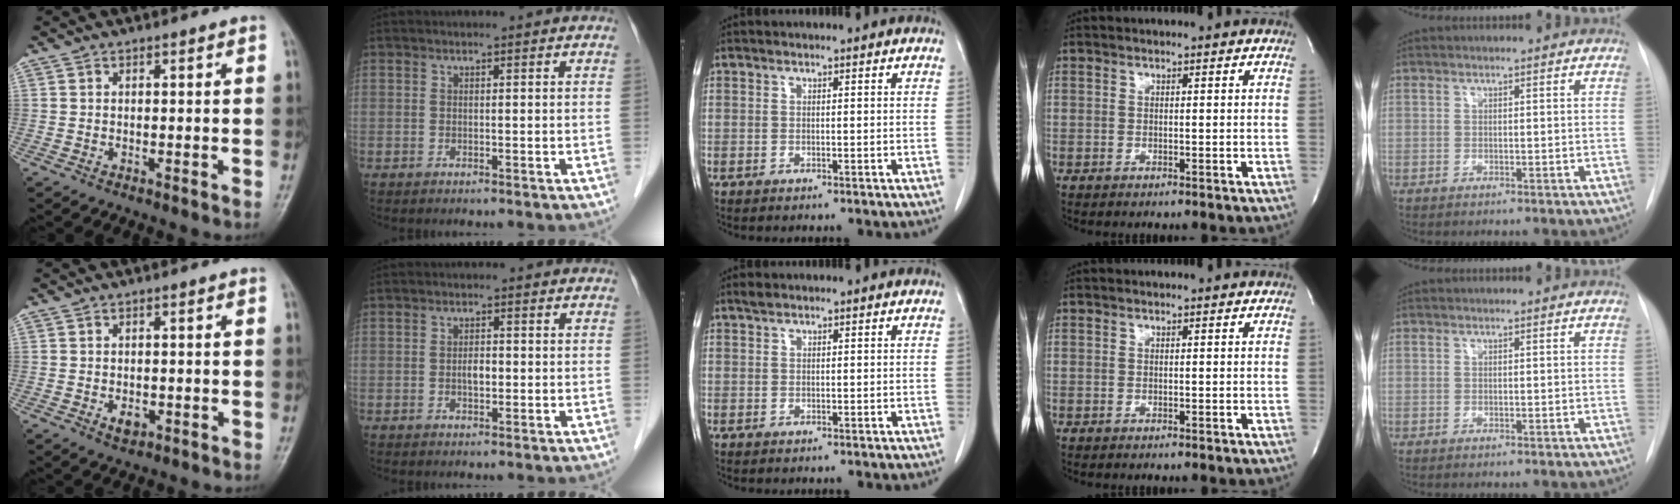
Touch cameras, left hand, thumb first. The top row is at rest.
{"thumb": {"total": 2.9, "force": [-1.2, 1.8, 2.0], "torque": [-0.023, 0.007, -0.016]}, "index": {"total": 1.7, "force": [-0.3, 0.9, 1.4], "torque": [-0.024, 0.002, -0.003]}, "middle": {"total": 0.8, "force": [0.7, 0.3, 0.3], "torque": [-0.009, 0.008, 0.014]}}